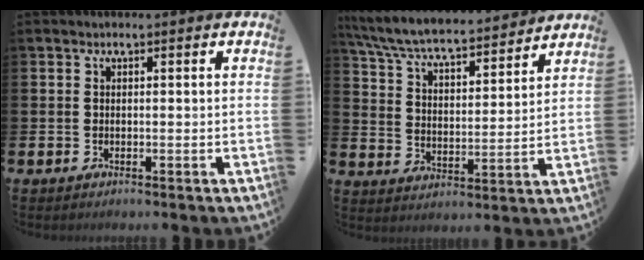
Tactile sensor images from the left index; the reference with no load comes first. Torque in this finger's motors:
{"motor_torque": [1.07, -1.07, 0.63, 0.21]}